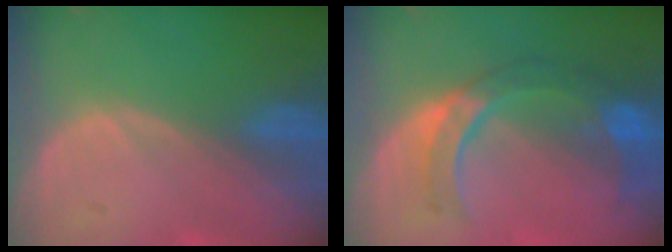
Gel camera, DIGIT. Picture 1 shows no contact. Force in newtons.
{"total": 9.1, "press": 7.8, "slide": 4.7}